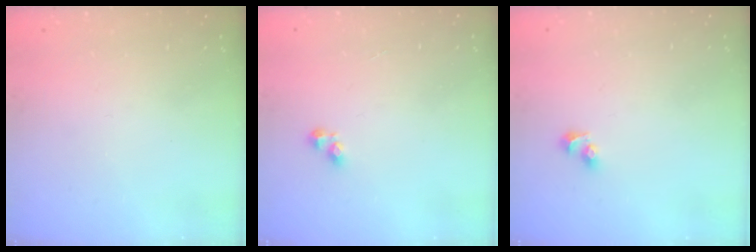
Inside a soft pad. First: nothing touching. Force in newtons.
{"total": 2.4, "press": 2.4, "slide": 0.3}
{"total": 3.5, "press": 3.0, "slide": 1.8}